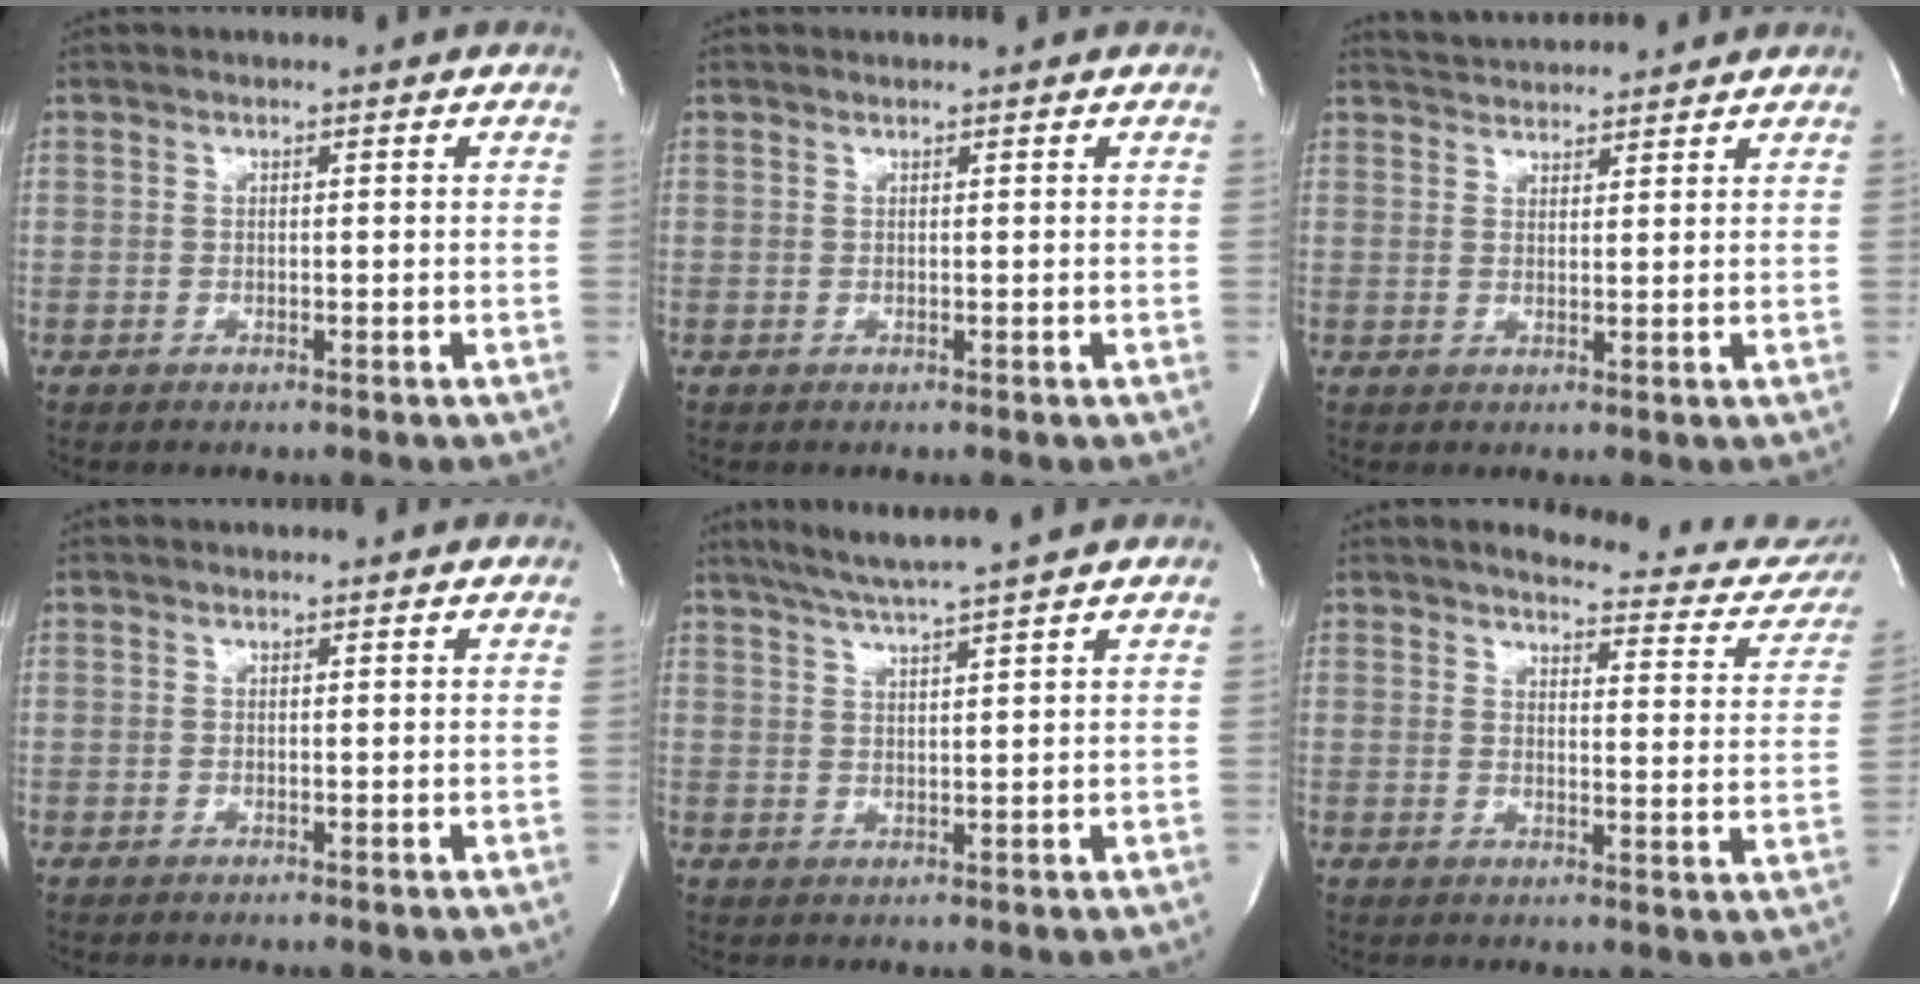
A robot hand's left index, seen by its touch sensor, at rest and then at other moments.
{"total": 0.0}
{"total": 5.0, "force": [5.0, 0.2, 0.5], "torque": [-0.021, 0.022, 0.079]}
{"total": 0.0}
{"total": 6.5, "force": [5.3, -1.6, 3.4], "torque": [-0.062, -0.002, 0.093]}
{"total": 15.7, "force": [14.8, 3.2, 4.2], "torque": [-0.026, -0.069, 0.145]}